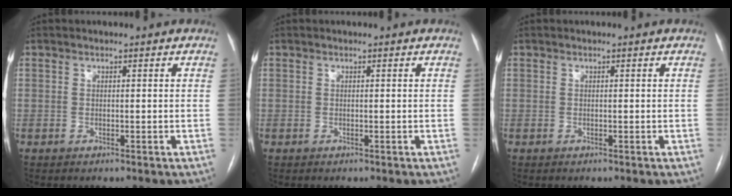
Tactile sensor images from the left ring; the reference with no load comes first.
{"total": 0.0}
{"total": 0.0}